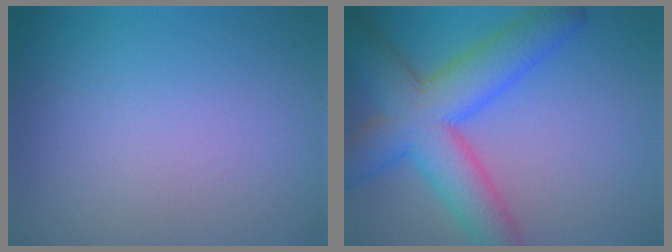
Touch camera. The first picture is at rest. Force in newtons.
{"total": 9.2, "press": 9.2, "slide": 0.3}